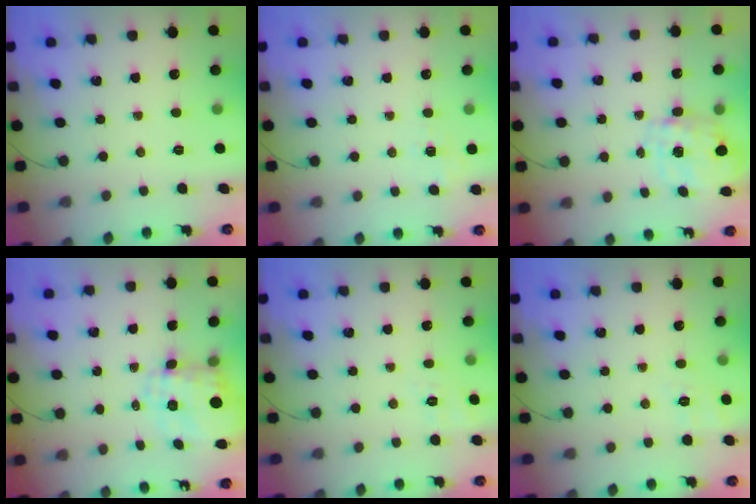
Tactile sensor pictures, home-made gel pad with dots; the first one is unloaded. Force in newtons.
{"total": 1.9, "press": 0.8, "slide": 1.7}
{"total": 2.8, "press": 2.6, "slide": 0.8}
{"total": 4.1, "press": 3.5, "slide": 2.1}
{"total": 7.3, "press": 6.9, "slide": 2.3}
{"total": 2.5, "press": 1.1, "slide": 2.2}